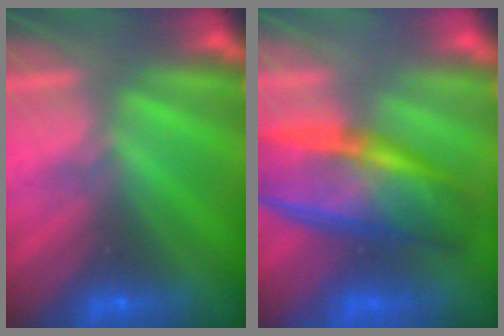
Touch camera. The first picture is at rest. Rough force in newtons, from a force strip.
{"total": 10.3}